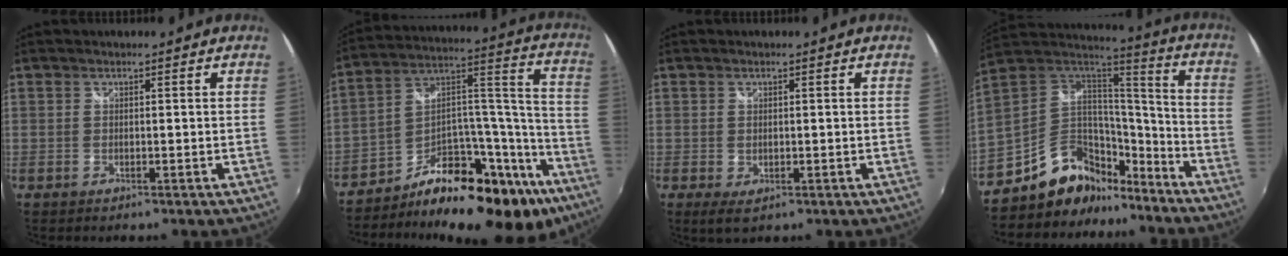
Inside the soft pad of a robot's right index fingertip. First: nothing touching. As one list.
[{"total": 27.2, "force": [-18.4, 12.2, 15.9], "torque": [-0.218, 0.062, -0.269]}, {"total": 2.3, "force": [-0.1, 1.5, 1.7], "torque": [-0.030, -0.006, 0.001]}, {"total": 20.1, "force": [-13.2, 12.3, 8.8], "torque": [-0.185, 0.049, -0.206]}]